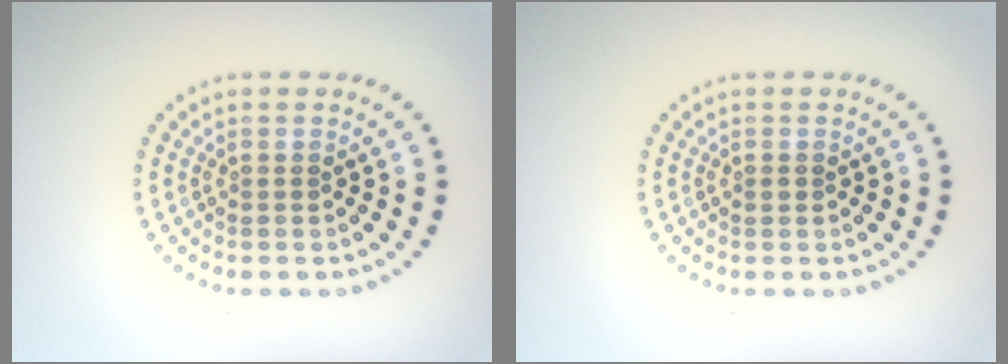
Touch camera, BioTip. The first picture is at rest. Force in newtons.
{"total": 0.6, "press": 0.6, "slide": 0.1}